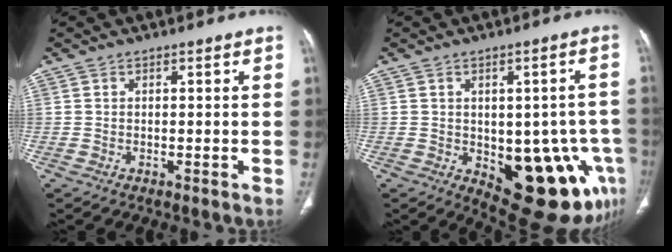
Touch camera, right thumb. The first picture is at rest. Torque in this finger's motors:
{"motor_torque": [1.95, 1.78, 0.92, -0.77, 0.26]}